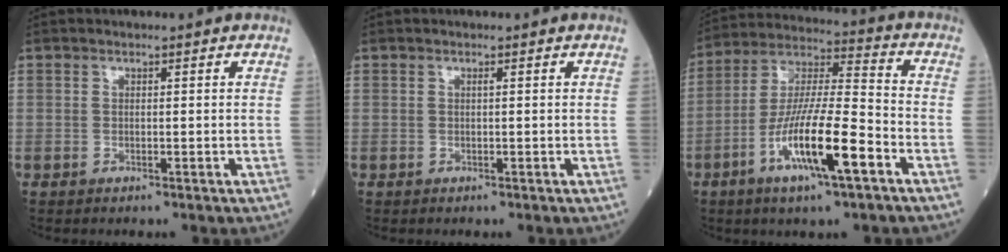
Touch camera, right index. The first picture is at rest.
{"total": 0.0}
{"total": 15.0, "force": [-6.5, 1.6, 13.5], "torque": [-0.255, -0.010, -0.116]}